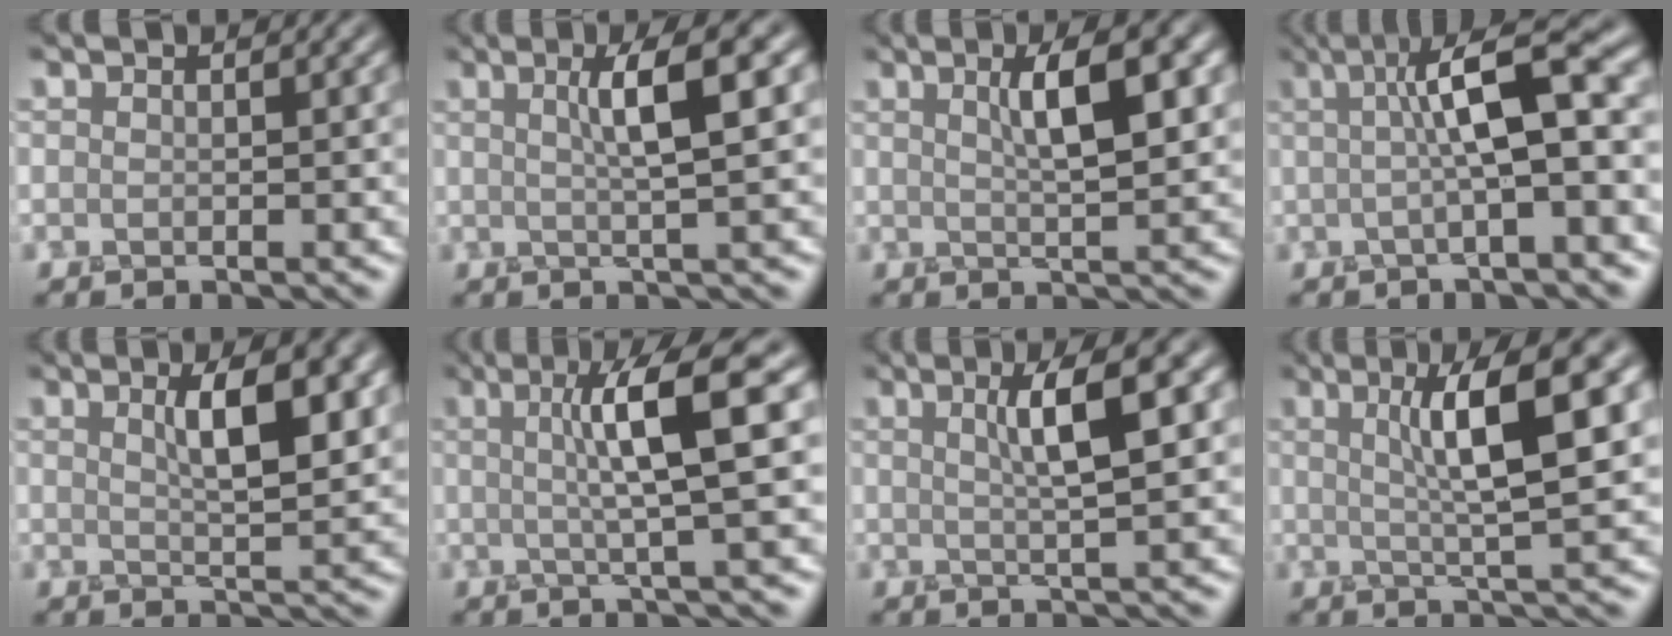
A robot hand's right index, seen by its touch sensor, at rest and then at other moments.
{"total": 4.7, "force": [1.4, 0.8, 4.5], "torque": [-0.060, 0.013, 0.016]}
{"total": 5.0, "force": [1.7, 1.1, 4.5], "torque": [-0.059, 0.013, 0.023]}
{"total": 7.2, "force": [1.0, 1.4, 7.0], "torque": [-0.099, 0.020, 0.007]}
{"total": 5.1, "force": [1.8, 1.3, 4.5], "torque": [-0.058, 0.008, 0.027]}
{"total": 7.0, "force": [1.6, 0.9, 6.8], "torque": [-0.101, 0.016, 0.025]}
{"total": 4.8, "force": [1.5, 0.9, 4.5], "torque": [-0.060, 0.012, 0.019]}
{"total": 7.5, "force": [2.2, 1.2, 7.0], "torque": [-0.096, 0.017, 0.031]}